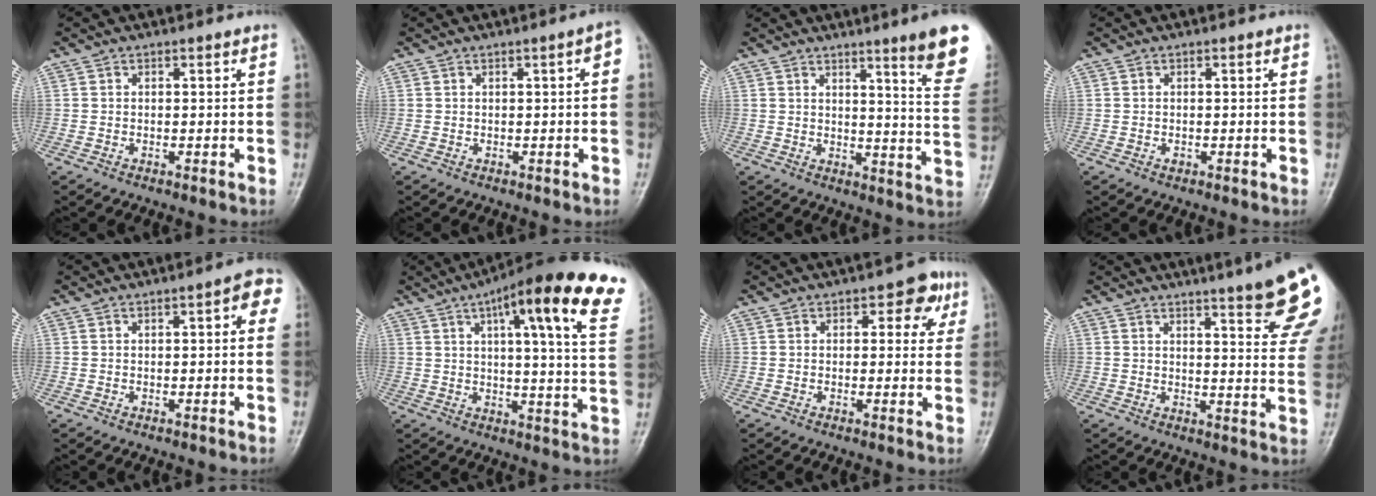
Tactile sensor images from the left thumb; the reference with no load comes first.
{"total": 2.4, "force": [0.3, 0.5, 2.3], "torque": [-0.029, 0.007, 0.001]}
{"total": 13.7, "force": [8.8, 0.7, 10.6], "torque": [-0.116, -0.054, 0.102]}
{"total": 0.6, "force": [-0.2, 0.5, 0.2], "torque": [0.003, 0.001, -0.003]}
{"total": 4.6, "force": [1.2, 1.7, 4.1], "torque": [-0.040, 0.011, 0.006]}
{"total": 24.3, "force": [12.5, 4.8, 20.2], "torque": [-0.272, -0.015, 0.152]}
{"total": 5.6, "force": [2.2, 3.4, 3.8], "torque": [-0.005, -0.001, 0.016]}
{"total": 17.7, "force": [11.7, 2.7, 13.0], "torque": [-0.147, -0.050, 0.134]}